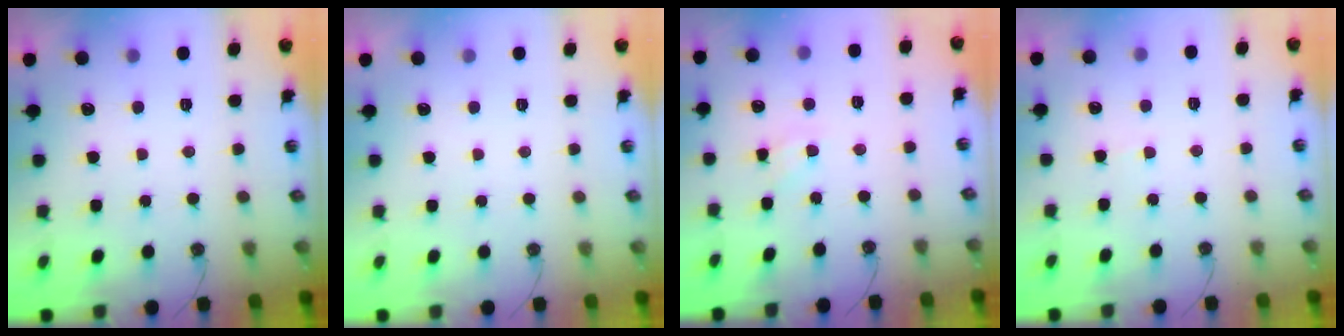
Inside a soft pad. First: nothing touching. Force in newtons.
{"total": 0.0}
{"total": 2.5, "press": 2.5, "slide": 0.1}
{"total": 2.8, "press": 2.8, "slide": 0.4}